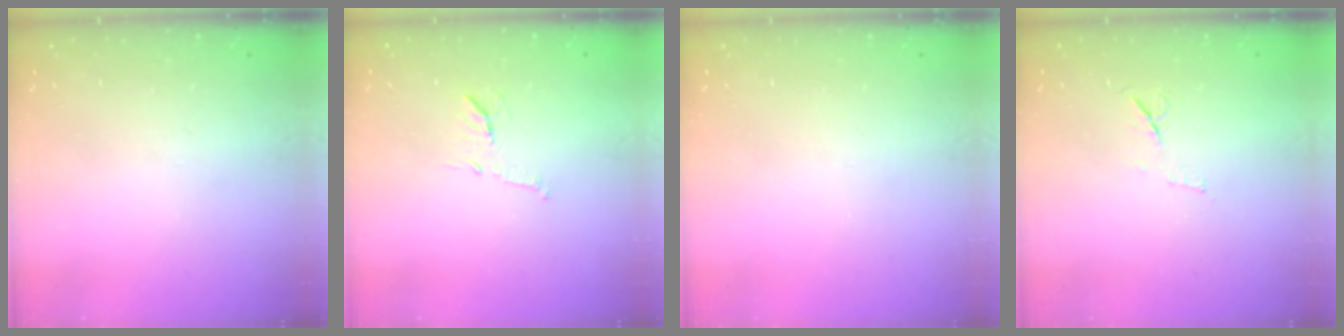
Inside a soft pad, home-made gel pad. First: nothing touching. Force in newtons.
{"total": 9.1, "press": 9.1, "slide": 0.5}
{"total": 0.0}
{"total": 6.2, "press": 6.2, "slide": 0.9}